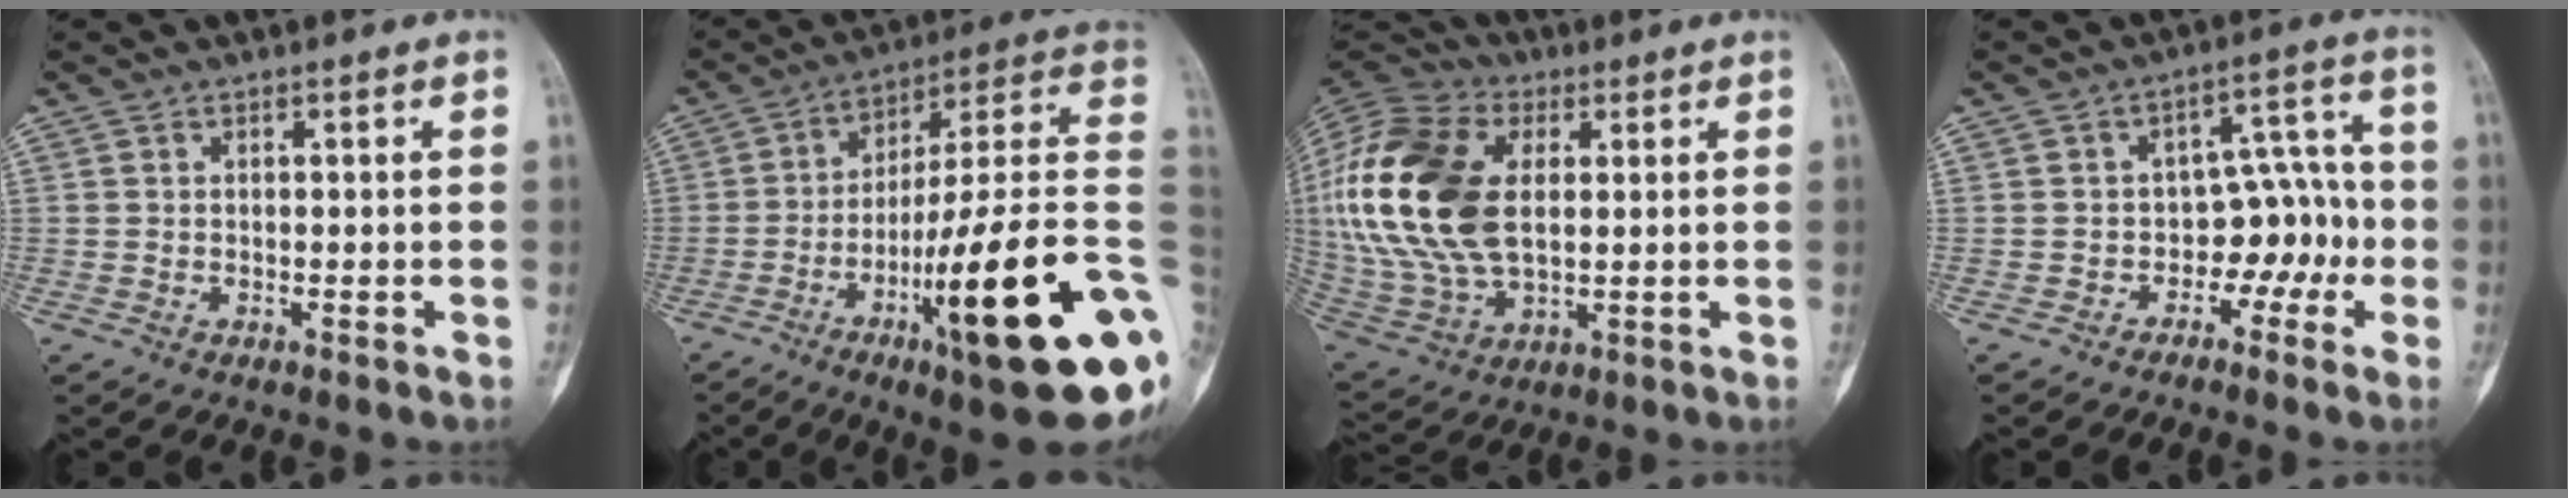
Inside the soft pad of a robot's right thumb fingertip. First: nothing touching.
{"total": 28.3, "force": [-7.7, 4.5, 26.8], "torque": [-0.342, 0.035, -0.119]}
{"total": 25.9, "force": [3.9, 15.7, 20.2], "torque": [-0.439, -0.007, 0.071]}
{"total": 10.5, "force": [-3.3, 7.3, 6.8], "torque": [-0.035, 0.064, -0.052]}